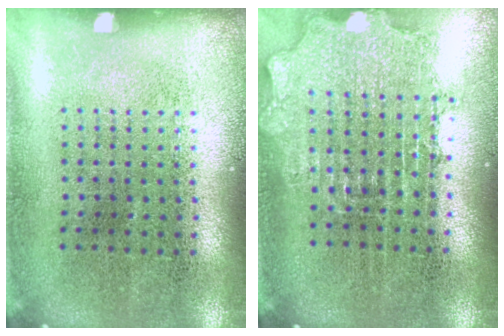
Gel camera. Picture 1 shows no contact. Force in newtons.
{"total": 1.9, "press": 1.5, "slide": 1.1}